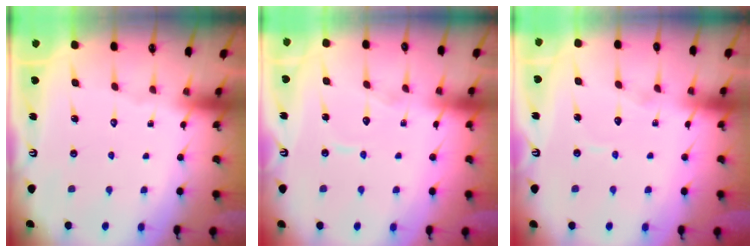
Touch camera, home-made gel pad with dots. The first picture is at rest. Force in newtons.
{"total": 5.4, "press": 5.4, "slide": 0.4}
{"total": 5.1, "press": 5.0, "slide": 0.4}